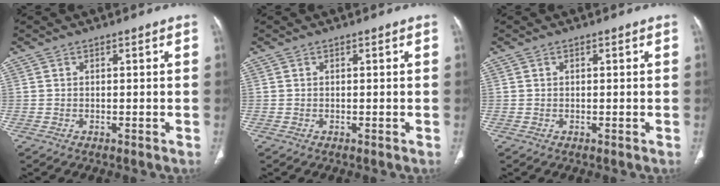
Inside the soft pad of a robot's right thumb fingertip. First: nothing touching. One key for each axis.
{"total": 0.0}
{"total": 0.0}